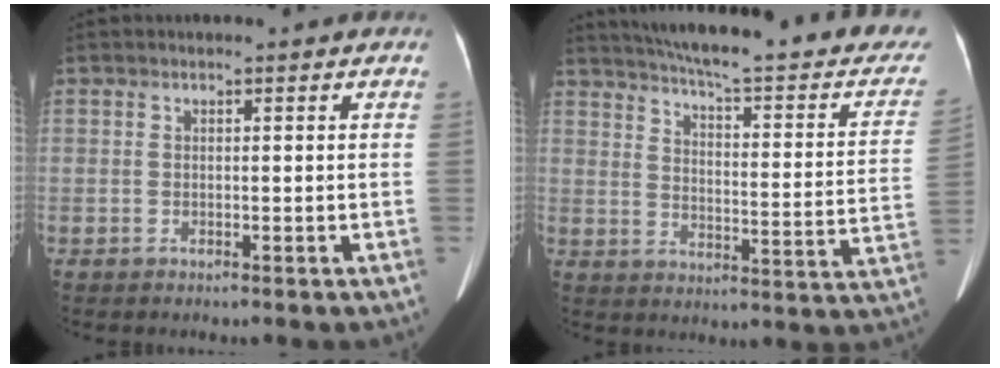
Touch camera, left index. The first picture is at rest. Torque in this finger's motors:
{"motor_torque": [0.46, -0.91, 0.06, 0.08]}